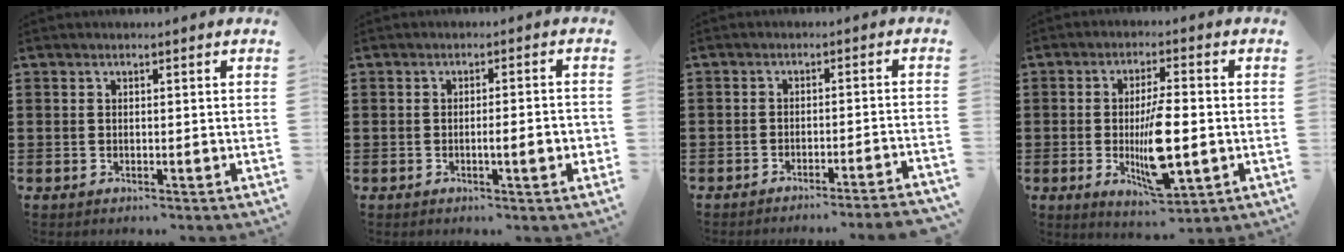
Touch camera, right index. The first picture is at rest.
{"total": 4.1, "force": [-0.9, 0.2, 4.0], "torque": [-0.057, -0.010, -0.017]}
{"total": 2.9, "force": [-2.7, -0.4, 0.8], "torque": [-0.014, -0.004, -0.057]}
{"total": 10.1, "force": [-1.7, 3.2, 9.4], "torque": [-0.174, -0.017, -0.028]}